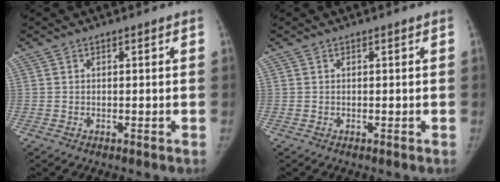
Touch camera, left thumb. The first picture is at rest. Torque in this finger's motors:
{"motor_torque": [0.09, 0.04, 0.08, 0.19, 0.00]}